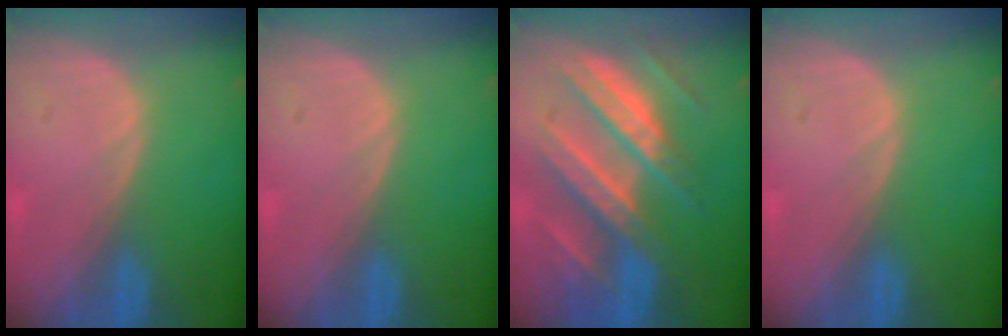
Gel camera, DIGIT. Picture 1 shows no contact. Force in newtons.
{"total": 0.0}
{"total": 11.0, "press": 11.0, "slide": 1.1}
{"total": 0.0}